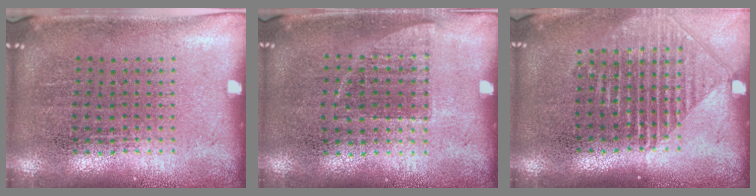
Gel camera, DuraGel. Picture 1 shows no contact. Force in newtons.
{"total": 0.8, "press": 0.7, "slide": 0.3}
{"total": 1.5, "press": 1.4, "slide": 0.6}